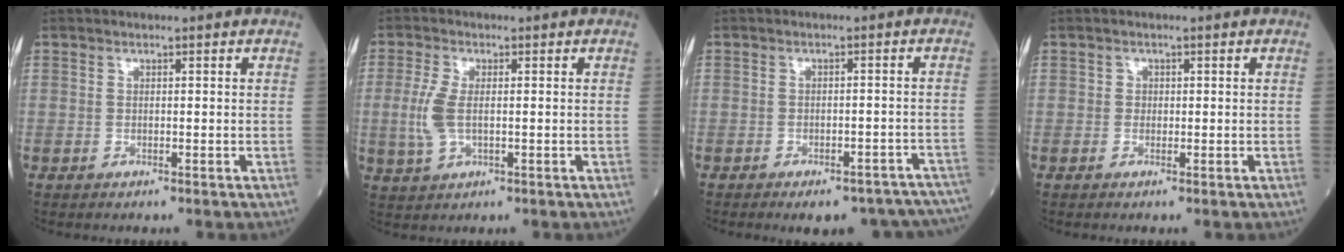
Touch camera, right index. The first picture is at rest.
{"total": 4.8, "force": [-0.2, 2.1, 4.3], "torque": [-0.116, -0.004, -0.004]}
{"total": 14.2, "force": [-12.2, 4.9, 5.3], "torque": [-0.036, 0.023, -0.132]}
{"total": 0.7, "force": [0.1, 0.7, 0.2], "torque": [0.001, 0.001, 0.000]}